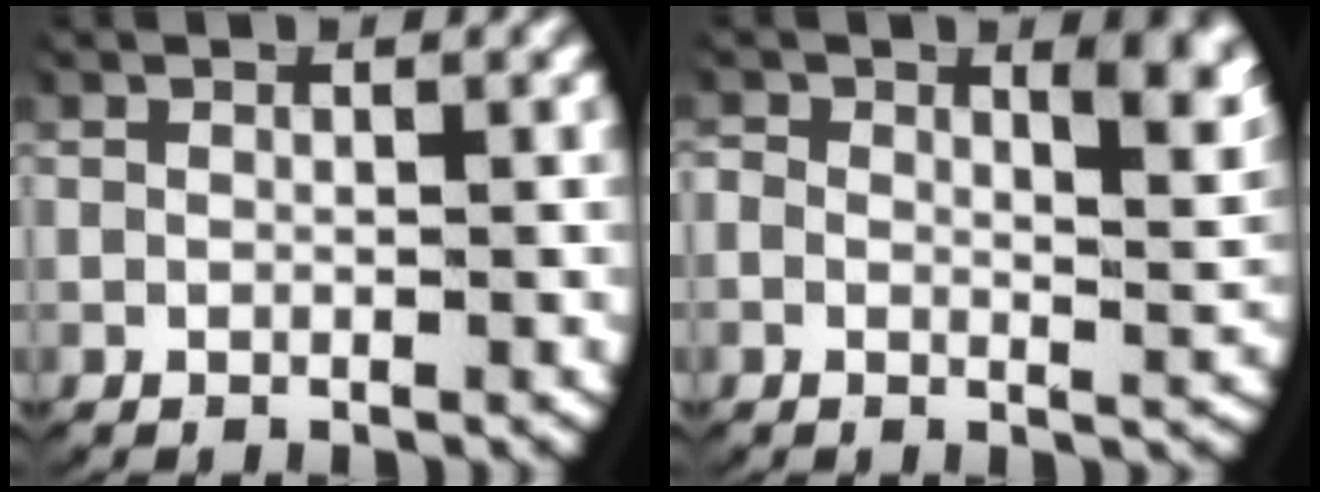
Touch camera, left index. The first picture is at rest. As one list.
[{"total": 4.2, "force": [1.8, 1.8, 3.4], "torque": [-0.052, -0.009, 0.026]}]